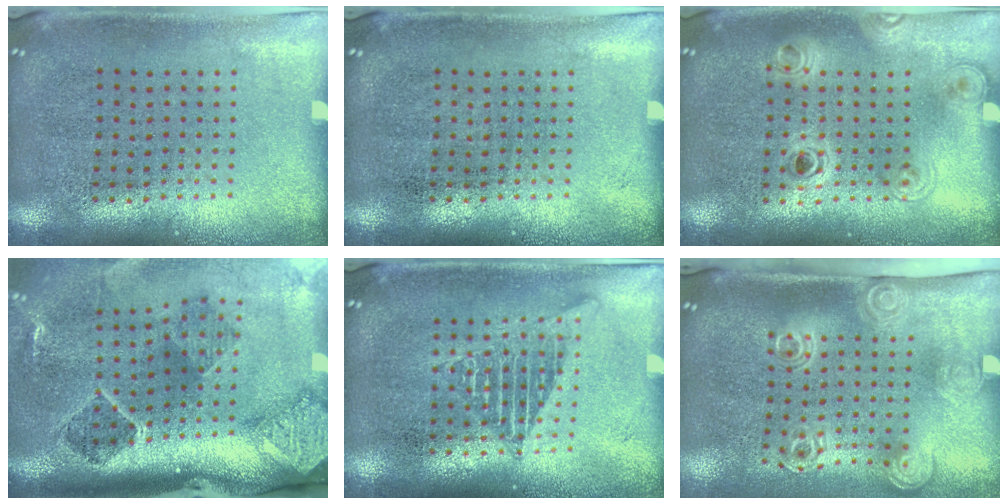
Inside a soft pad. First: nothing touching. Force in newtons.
{"total": 0.0}
{"total": 1.4, "press": 1.2, "slide": 0.7}
{"total": 2.9, "press": 1.8, "slide": 2.2}
{"total": 2.4, "press": 2.3, "slide": 0.2}
{"total": 2.1, "press": 1.4, "slide": 1.5}